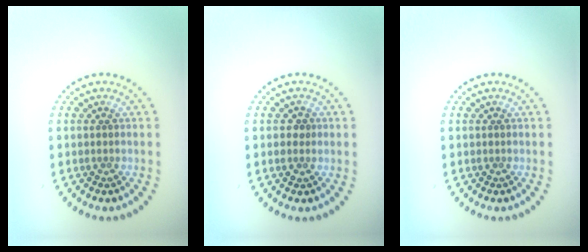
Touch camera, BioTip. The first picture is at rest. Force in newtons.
{"total": 1.2, "press": 1.1, "slide": 0.1}
{"total": 0.0}